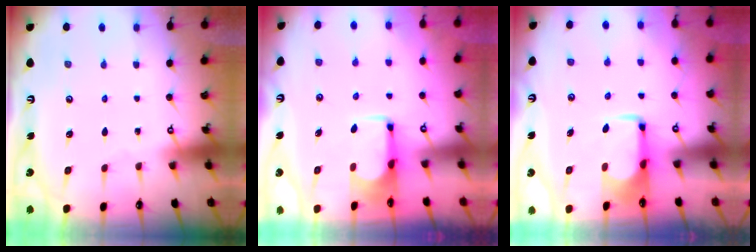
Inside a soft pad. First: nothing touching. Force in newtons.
{"total": 3.3, "press": 3.3, "slide": 0.4}
{"total": 1.7, "press": 1.6, "slide": 0.5}